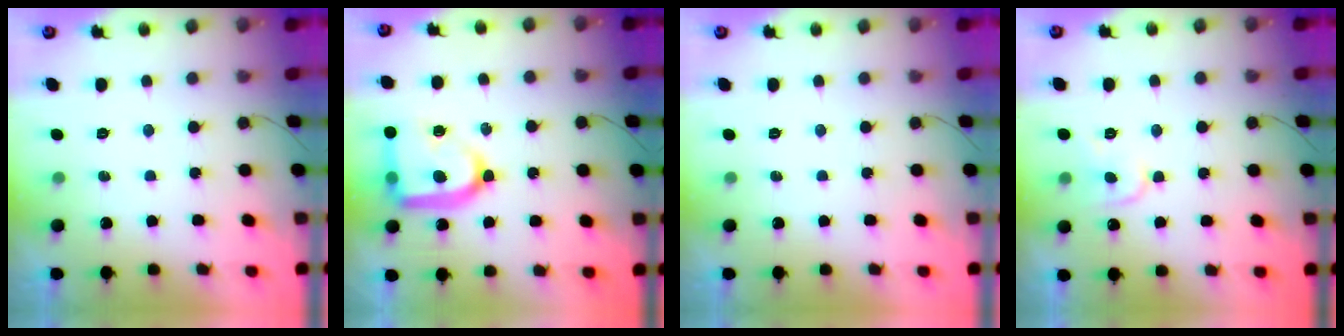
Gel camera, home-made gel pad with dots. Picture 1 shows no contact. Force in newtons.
{"total": 19.0, "press": 18.9, "slide": 1.7}
{"total": 0.0}
{"total": 7.6, "press": 7.6, "slide": 0.8}